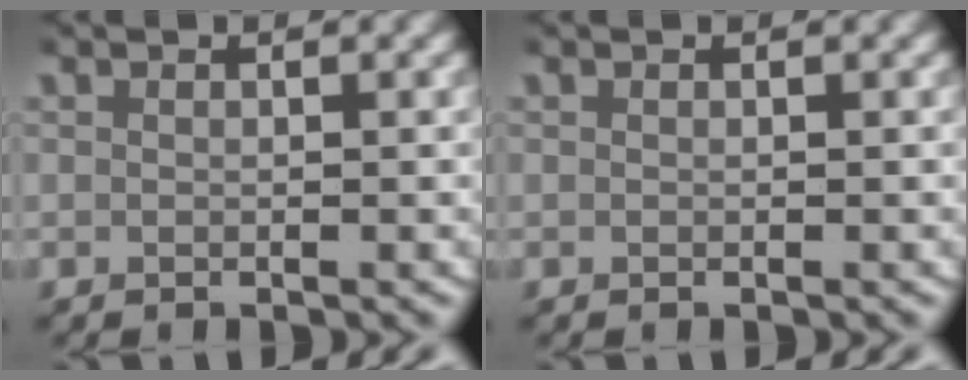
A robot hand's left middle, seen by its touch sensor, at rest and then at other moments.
{"total": 0.0}